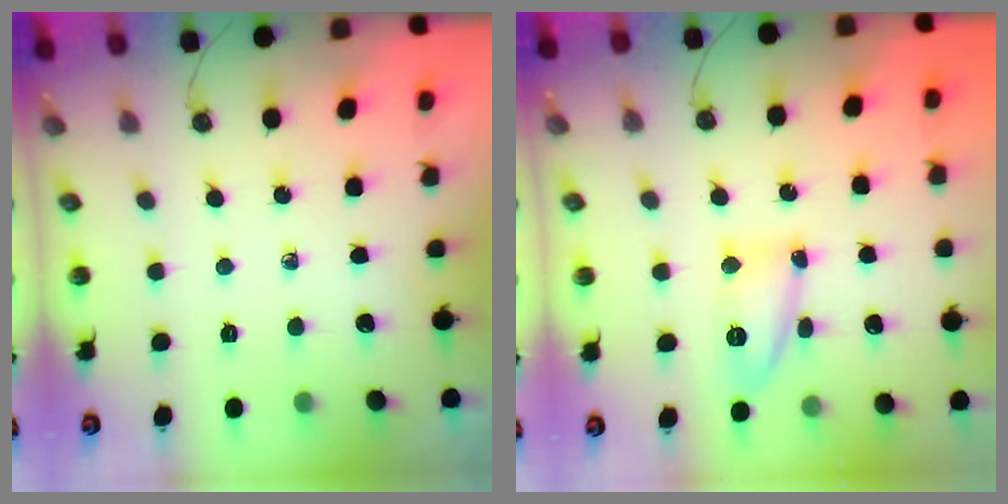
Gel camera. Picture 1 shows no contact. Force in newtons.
{"total": 9.9, "press": 9.6, "slide": 2.3}